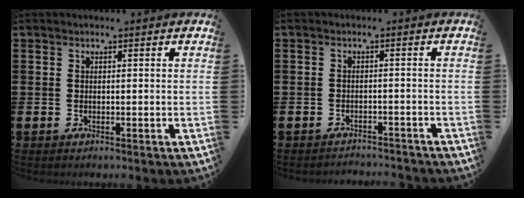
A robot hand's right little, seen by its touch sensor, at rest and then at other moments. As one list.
[{"total": 1.5, "force": [-1.5, 0.0, -0.2], "torque": [-0.001, 0.003, -0.032]}]